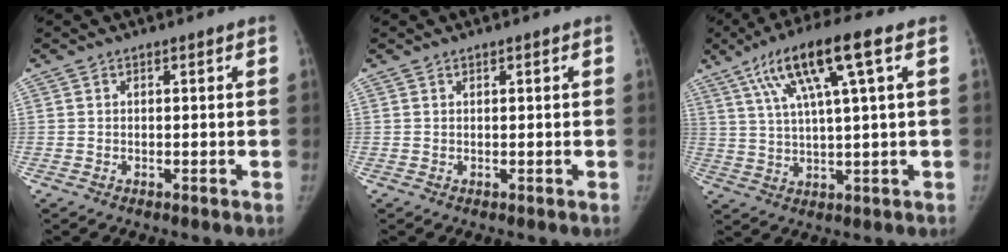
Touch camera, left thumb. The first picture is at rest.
{"total": 0.0}
{"total": 13.7, "force": [5.8, 1.7, 12.3], "torque": [-0.237, 0.003, 0.103]}